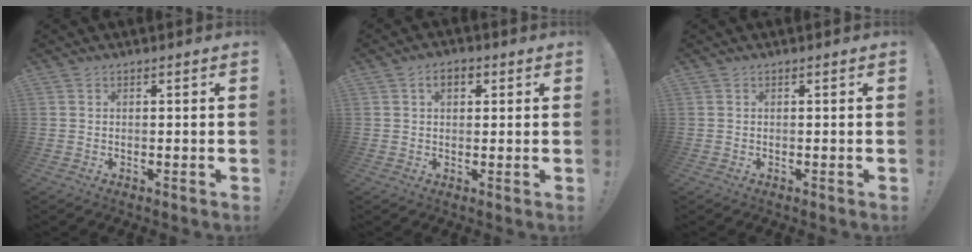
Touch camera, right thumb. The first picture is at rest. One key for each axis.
{"total": 3.9, "fx": 1.2, "fy": 2.4, "fz": 2.8, "tx": -0.041, "ty": 0.004, "tz": 0.019}
{"total": 0.0}